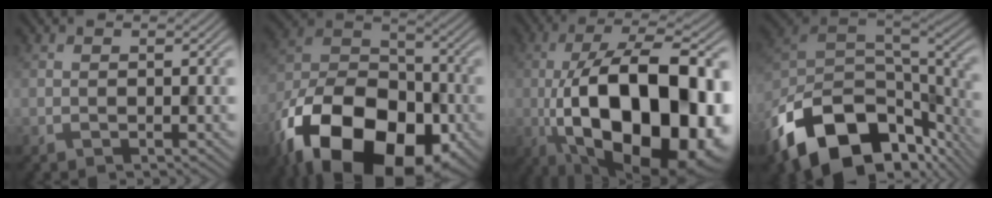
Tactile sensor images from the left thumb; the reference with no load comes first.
{"total": 20.9, "force": [-11.6, 12.2, 12.4], "torque": [-0.246, -0.042, -0.198]}
{"total": 21.1, "force": [-5.1, 9.5, 18.1], "torque": [-0.297, -0.008, -0.069]}
{"total": 17.3, "force": [-9.7, 9.5, 10.6], "torque": [-0.248, -0.043, -0.147]}